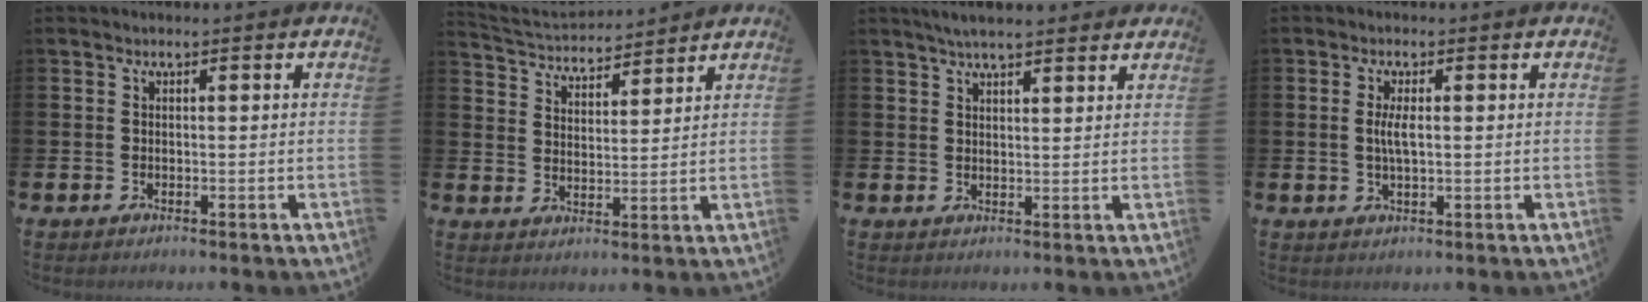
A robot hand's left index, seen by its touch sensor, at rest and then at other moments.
{"total": 4.2, "force": [4.1, 0.9, -0.3], "torque": [-0.014, -0.031, 0.071]}
{"total": 3.9, "force": [3.6, 0.5, 1.4], "torque": [-0.033, -0.007, 0.065]}
{"total": 2.8, "force": [0.4, 0.9, 2.6], "torque": [-0.046, 0.002, 0.003]}